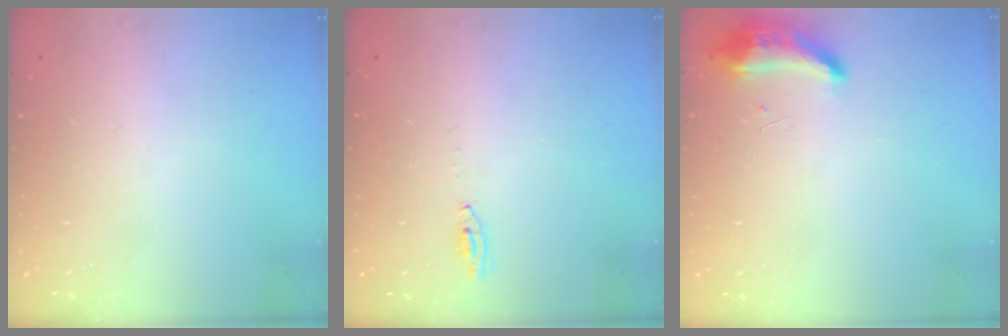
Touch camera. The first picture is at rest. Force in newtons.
{"total": 2.0, "press": 2.0, "slide": 0.2}
{"total": 16.8, "press": 10.1, "slide": 13.4}